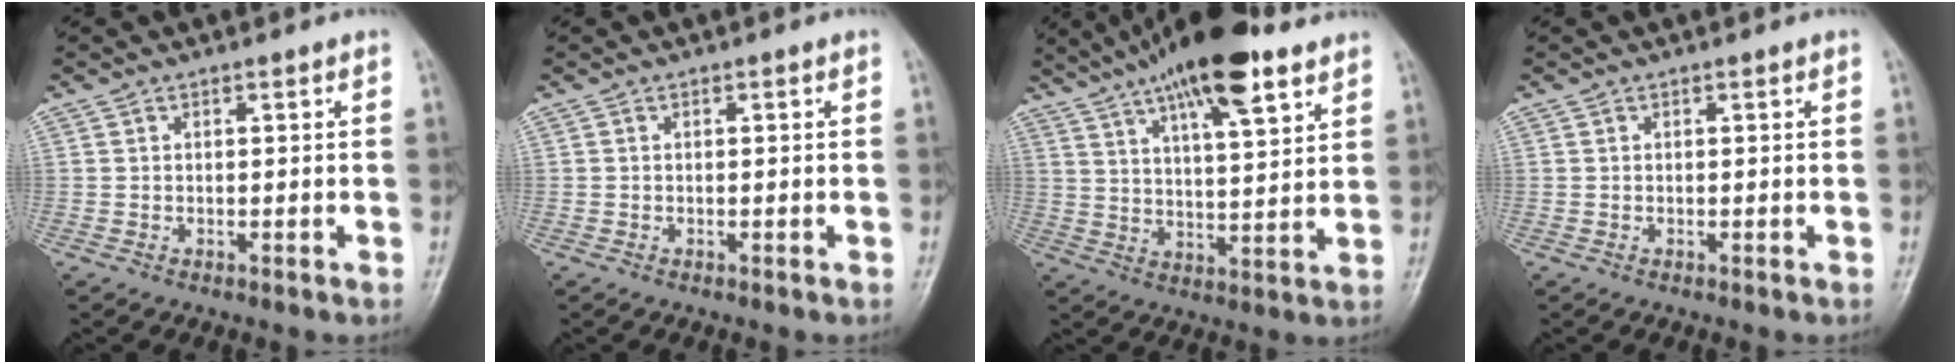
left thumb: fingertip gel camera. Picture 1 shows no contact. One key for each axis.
{"total": 0.0}
{"total": 17.8, "fx": 11.3, "fy": 5.2, "fz": 12.7, "tx": -0.196, "ty": -0.030, "tz": 0.186}
{"total": 0.0}